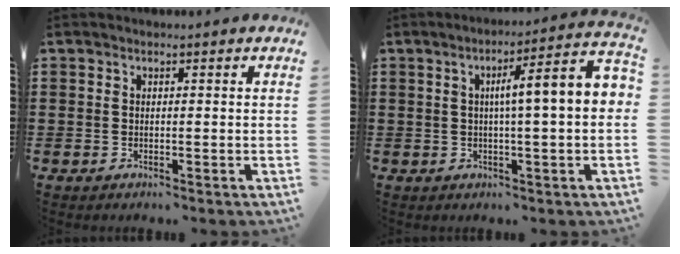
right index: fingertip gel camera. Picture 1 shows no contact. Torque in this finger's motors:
{"motor_torque": [1.81, -0.33, 0.40, 0.13]}